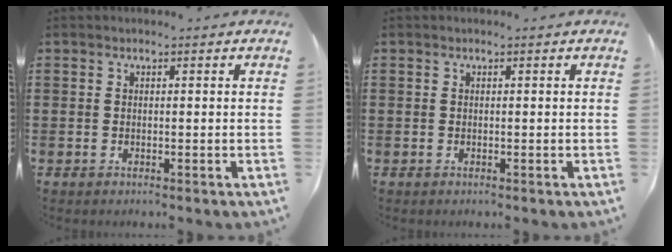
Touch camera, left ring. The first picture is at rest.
{"total": 0.0}